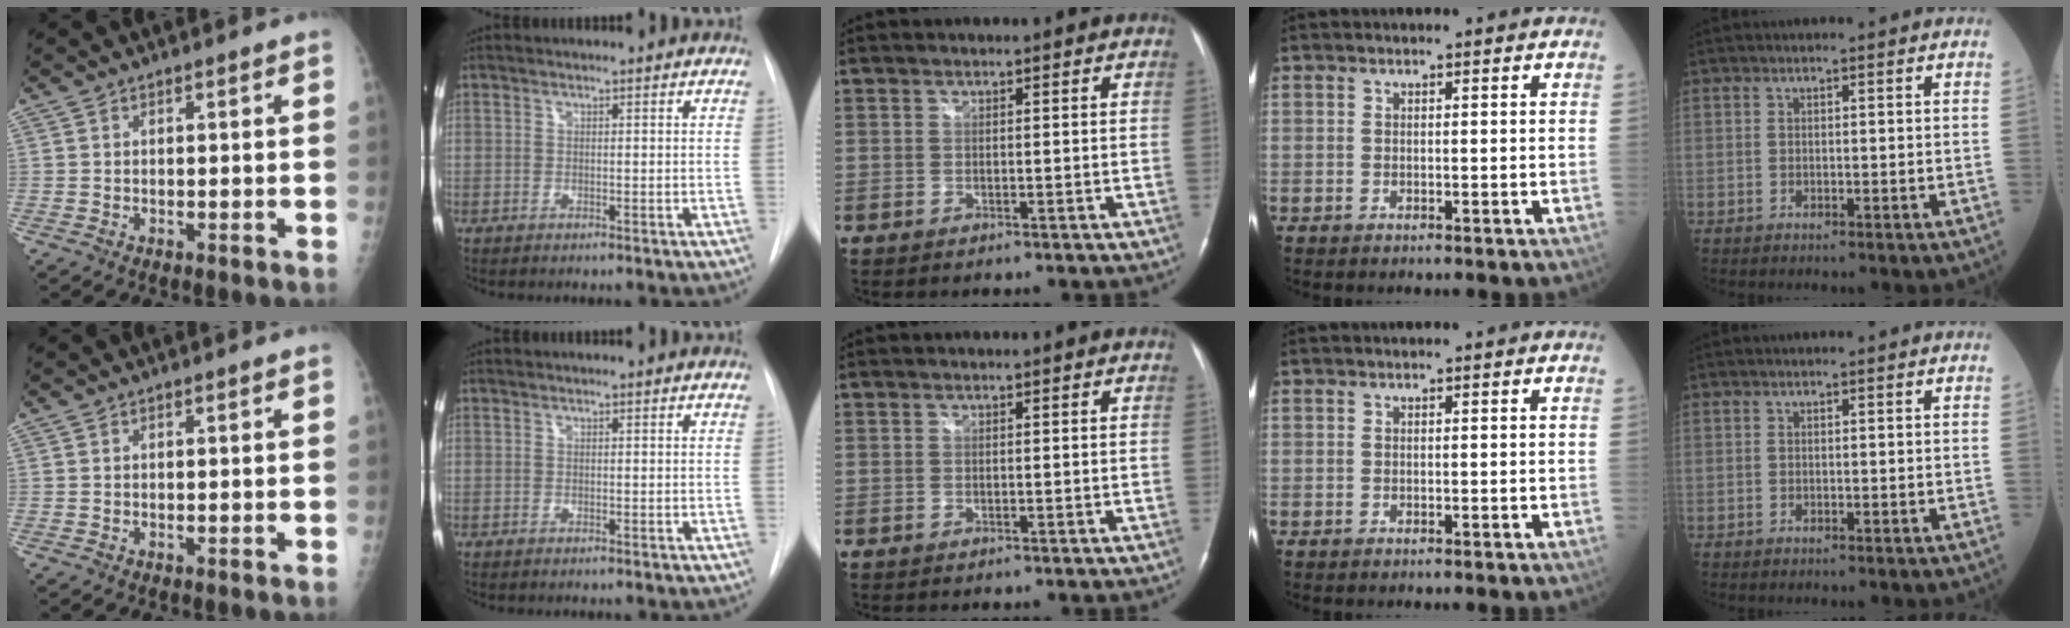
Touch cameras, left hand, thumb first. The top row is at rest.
{}